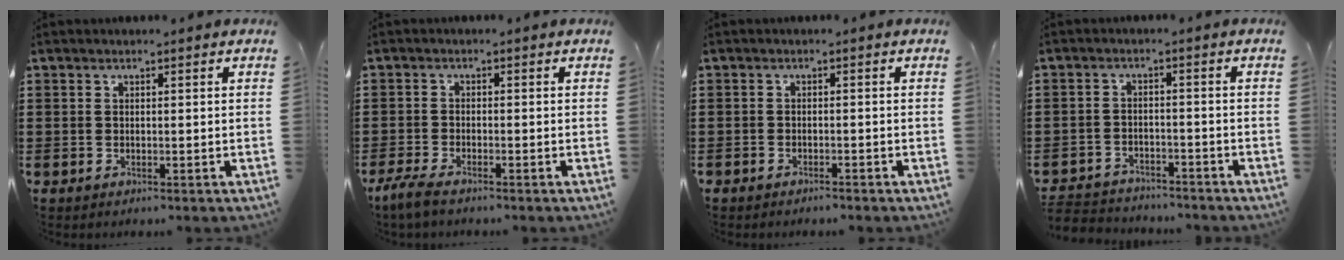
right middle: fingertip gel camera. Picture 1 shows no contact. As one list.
[{"total": 2.6, "force": [-2.0, 0.2, 1.6], "torque": [-0.041, -0.004, -0.043]}, {"total": 1.0, "force": [-1.0, 0.1, 0.1], "torque": [-0.005, 0.000, -0.021]}, {"total": 3.1, "force": [-3.0, 0.7, -0.1], "torque": [-0.006, 0.001, -0.066]}]